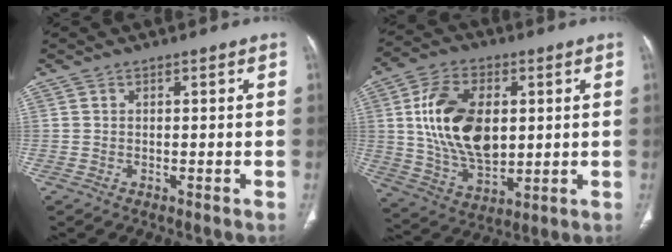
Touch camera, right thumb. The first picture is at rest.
{"total": 17.9, "force": [2.7, 10.8, 14.0], "torque": [-0.234, -0.011, 0.058]}